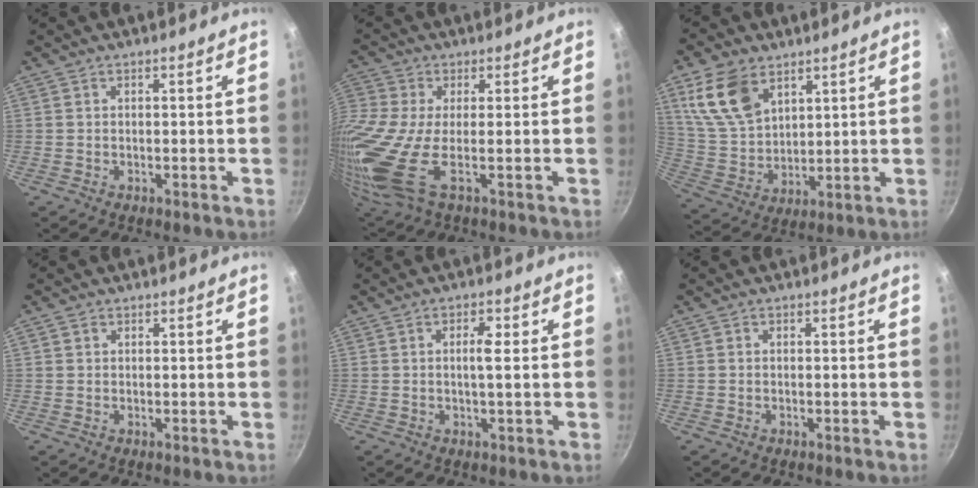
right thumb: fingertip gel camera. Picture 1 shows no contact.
{"total": 14.0, "force": [-2.1, 4.9, 13.0], "torque": [-0.304, -0.016, -0.048]}
{"total": 13.3, "force": [6.8, 8.3, 7.8], "torque": [-0.131, -0.027, 0.149]}
{"total": 1.0, "force": [0.4, 0.9, 0.3], "torque": [-0.003, 0.002, 0.005]}
{"total": 3.2, "force": [0.5, 0.8, 3.1], "torque": [-0.061, 0.002, 0.005]}
{"total": 0.6, "force": [0.0, 0.5, 0.2], "torque": [-0.004, 0.003, -0.001]}